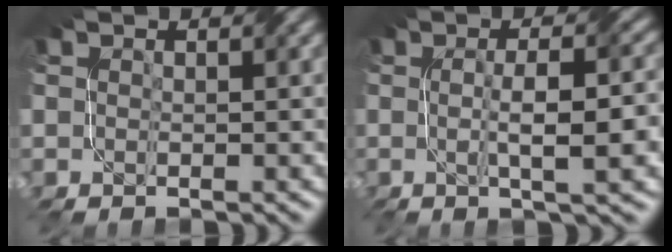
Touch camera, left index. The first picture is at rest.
{"total": 6.7, "force": [-0.4, 1.6, 6.5], "torque": [-0.090, 0.003, -0.003]}